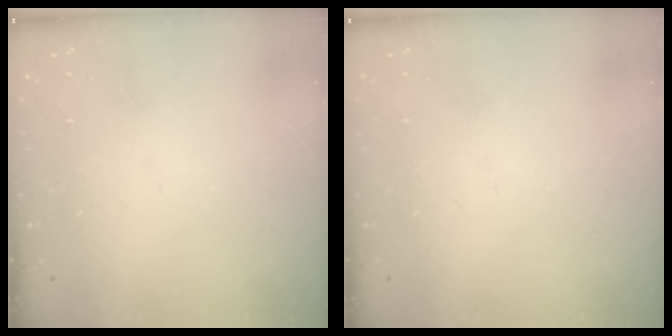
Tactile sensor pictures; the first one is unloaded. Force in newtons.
{"total": 0.0}